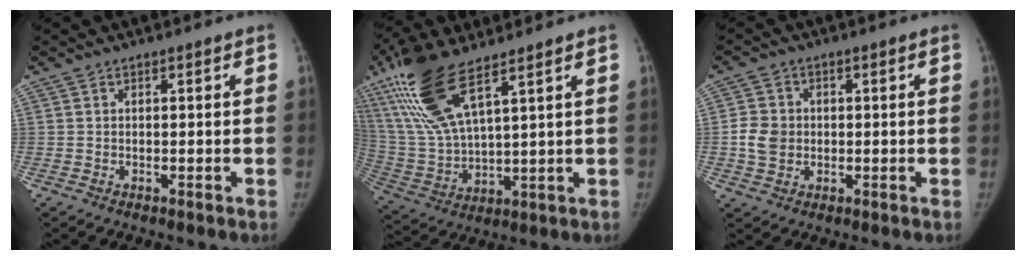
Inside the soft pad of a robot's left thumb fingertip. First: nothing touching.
{"total": 17.0, "force": [9.8, 5.5, 12.8], "torque": [-0.279, -0.030, 0.204]}
{"total": 5.2, "force": [-0.3, 4.6, 2.4], "torque": [-0.028, 0.000, -0.006]}